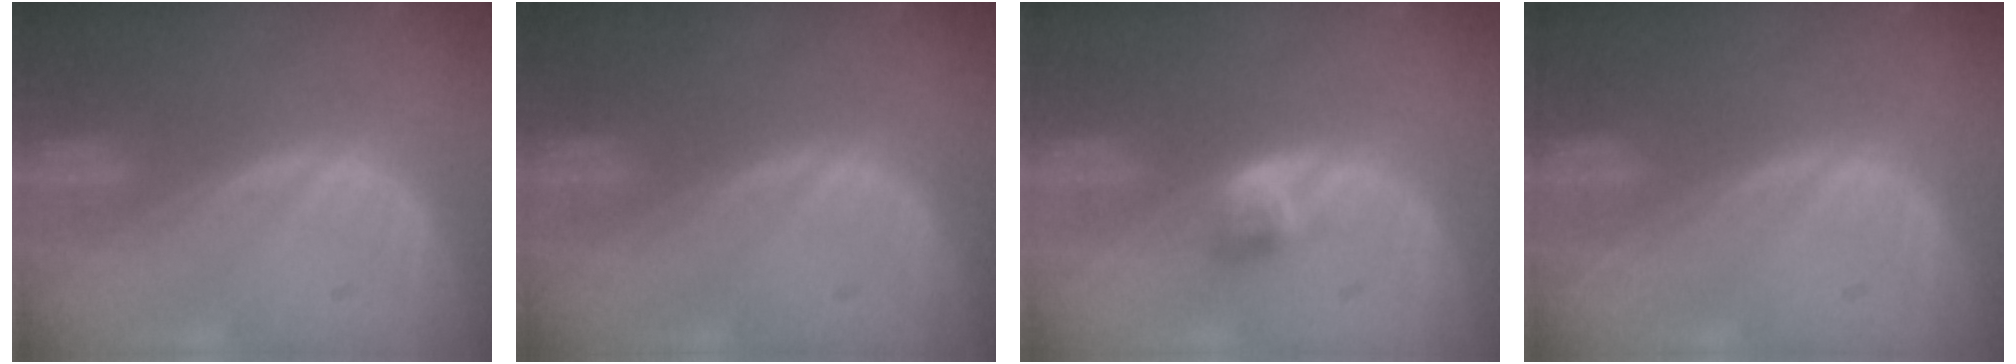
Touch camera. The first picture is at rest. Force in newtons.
{"total": 0.0}
{"total": 2.6, "press": 2.3, "slide": 1.2}
{"total": 0.0}